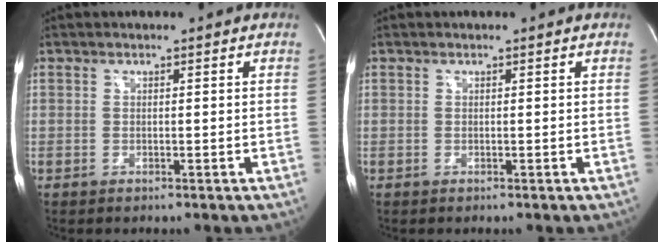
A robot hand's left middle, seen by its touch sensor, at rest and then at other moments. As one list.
[{"total": 0.0}]